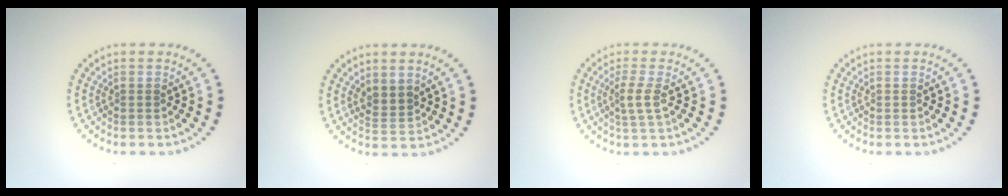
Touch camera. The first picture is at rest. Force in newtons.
{"total": 1.9, "press": 1.4, "slide": 1.2}
{"total": 1.8, "press": 1.4, "slide": 1.2}
{"total": 0.0}